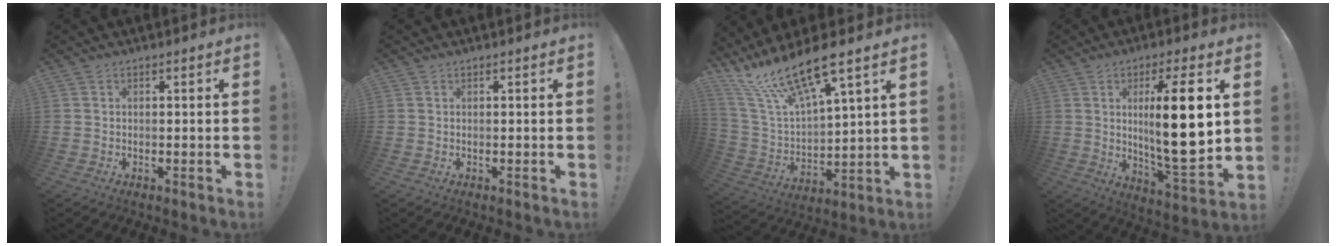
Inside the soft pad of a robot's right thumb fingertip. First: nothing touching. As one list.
[{"total": 0.0}, {"total": 17.6, "force": [13.3, 4.3, 10.7], "torque": [-0.207, -0.094, 0.232]}, {"total": 18.6, "force": [3.0, 4.0, 17.9], "torque": [-0.290, -0.027, 0.031]}]